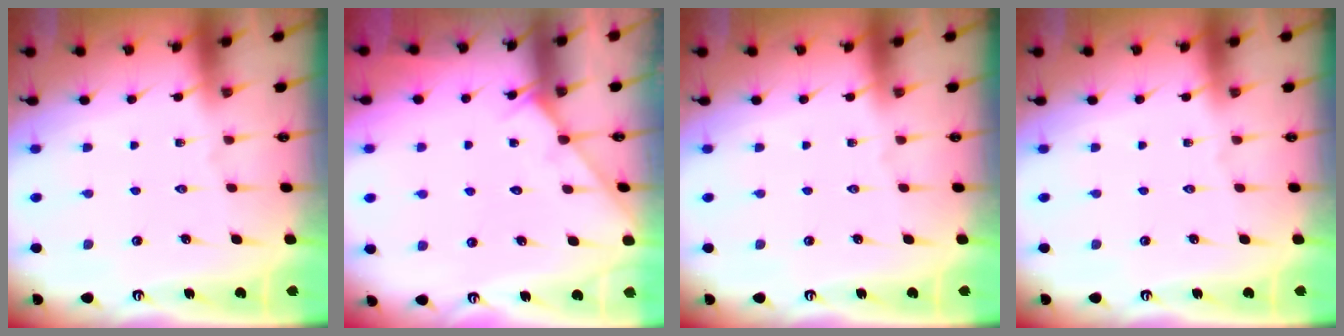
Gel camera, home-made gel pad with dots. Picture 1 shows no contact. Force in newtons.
{"total": 5.2, "press": 5.2, "slide": 0.6}
{"total": 0.0}
{"total": 0.0}